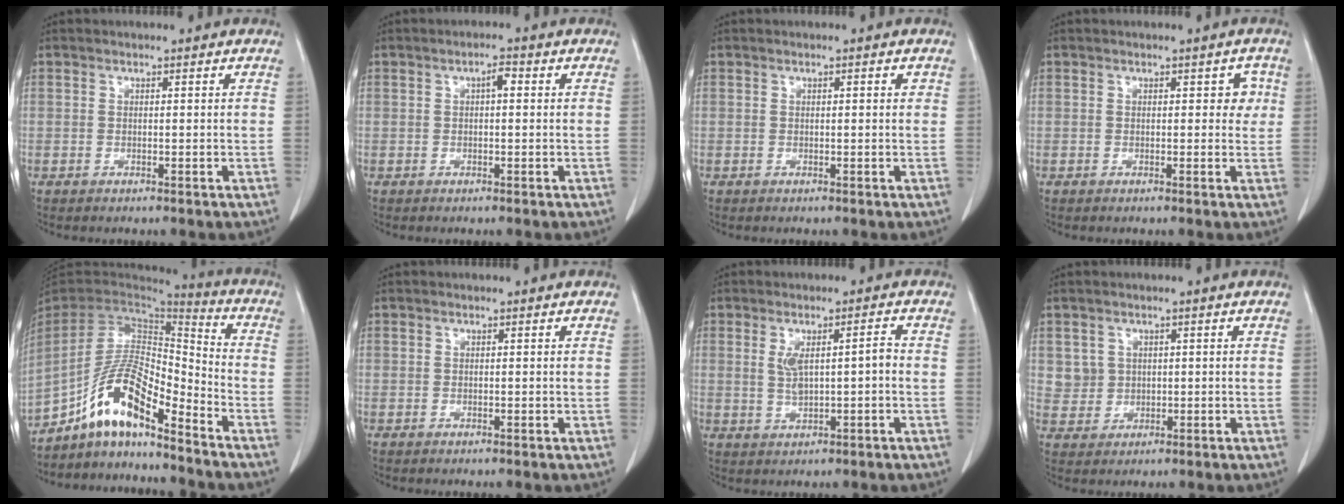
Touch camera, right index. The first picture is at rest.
{"total": 1.8, "force": [0.4, 0.6, 1.7], "torque": [-0.028, 0.005, 0.006]}
{"total": 0.8, "force": [0.3, 0.2, 0.8], "torque": [-0.014, 0.003, 0.002]}
{"total": 2.4, "force": [0.5, 1.6, 1.8], "torque": [-0.012, 0.014, 0.004]}
{"total": 13.6, "force": [-9.6, 2.8, 9.2], "torque": [-0.180, 0.018, -0.175]}
{"total": 0.0}
{"total": 4.8, "force": [0.2, 1.2, 4.6], "torque": [-0.084, 0.011, 0.010]}
{"total": 3.3, "force": [1.0, 3.1, 0.2], "torque": [0.004, 0.004, 0.023]}